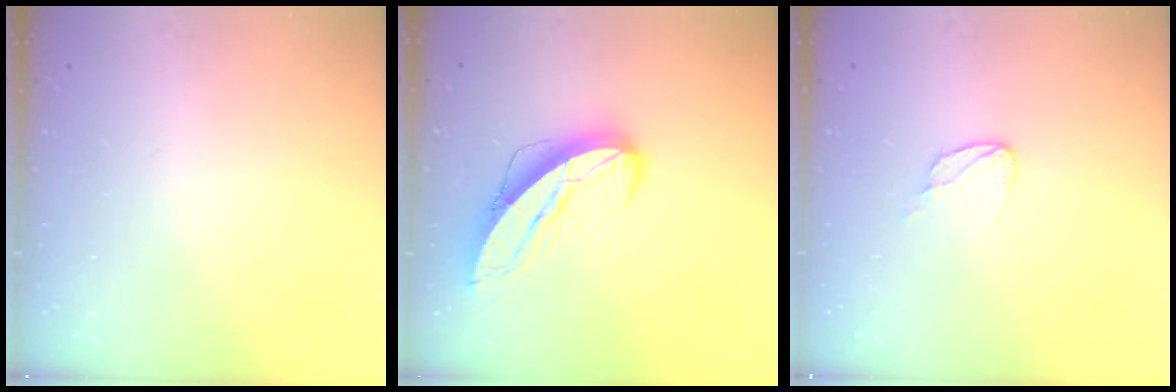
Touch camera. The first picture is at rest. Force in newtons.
{"total": 11.8, "press": 11.7, "slide": 1.1}
{"total": 5.2, "press": 5.1, "slide": 0.5}